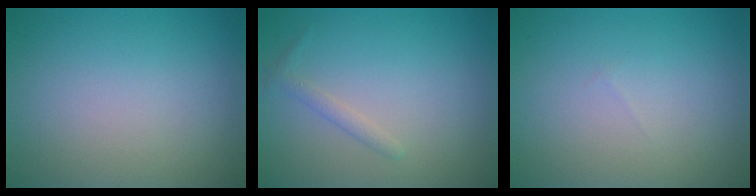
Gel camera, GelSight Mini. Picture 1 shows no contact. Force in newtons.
{"total": 1.1, "press": 1.1, "slide": 0.1}
{"total": 0.0}